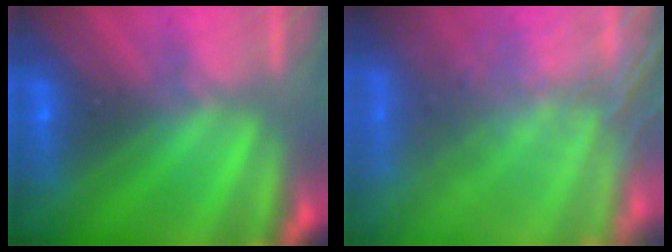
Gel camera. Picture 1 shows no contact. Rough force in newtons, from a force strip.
{"total": 6.7}